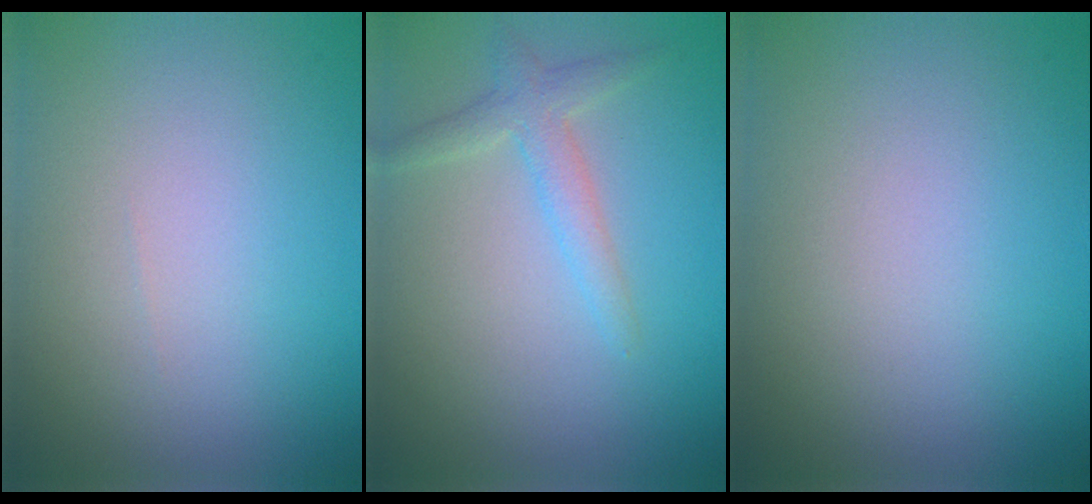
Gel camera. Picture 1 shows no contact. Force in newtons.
{"total": 2.2, "press": 2.2, "slide": 0.1}
{"total": 0.0}